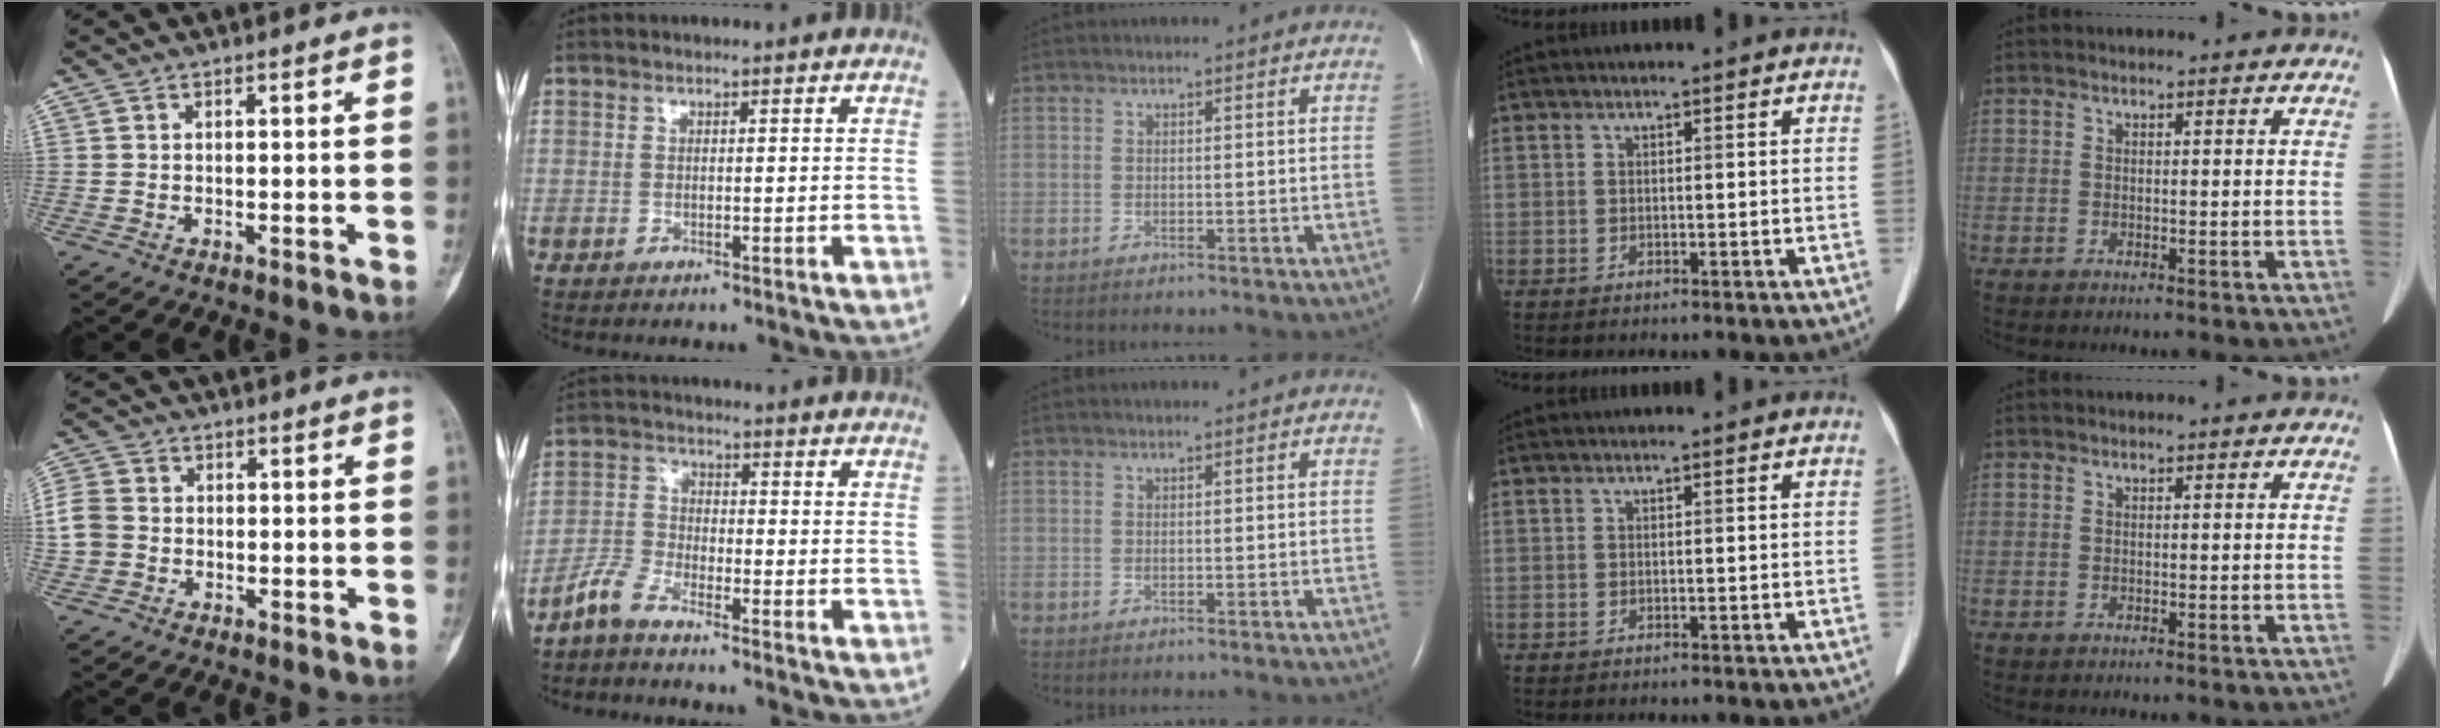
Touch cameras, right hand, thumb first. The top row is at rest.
{"thumb": {"total": 6.6, "force": [-1.0, 5.8, 3.0], "torque": [-0.066, 0.017, -0.025]}, "index": {"total": 4.4, "force": [-4.0, 0.8, 1.7], "torque": [-0.039, -0.007, -0.090]}}